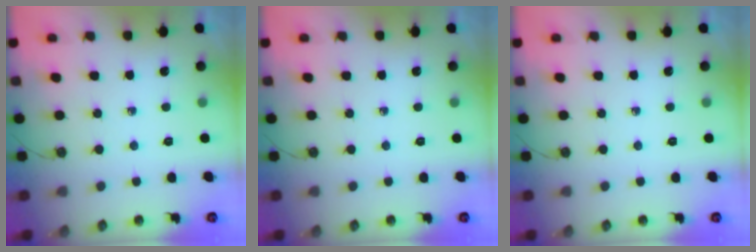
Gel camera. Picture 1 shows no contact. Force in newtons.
{"total": 0.0}
{"total": 0.0}